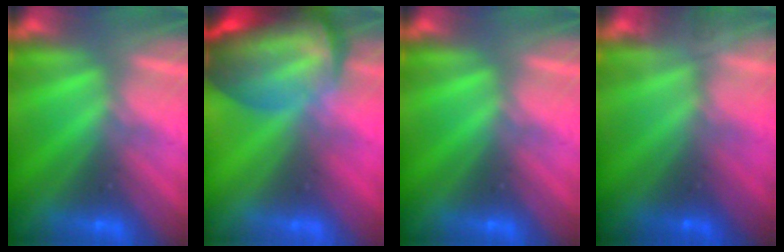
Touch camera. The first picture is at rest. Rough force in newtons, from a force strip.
{"total": 6.3}
{"total": 0.0}
{"total": 7.0}